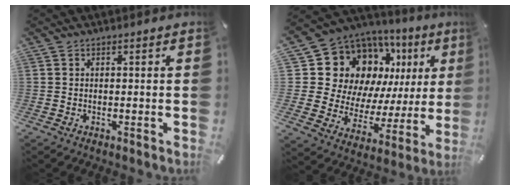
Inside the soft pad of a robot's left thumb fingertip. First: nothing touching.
{"total": 17.5, "force": [9.3, 13.2, 6.7], "torque": [-0.107, -0.087, 0.196]}